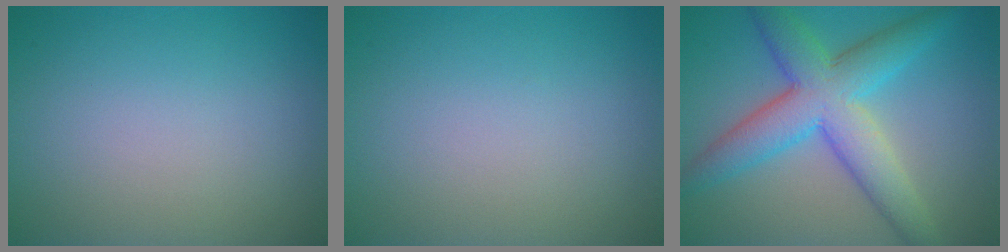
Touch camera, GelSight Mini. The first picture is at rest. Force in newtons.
{"total": 0.0}
{"total": 7.8, "press": 7.8, "slide": 0.1}